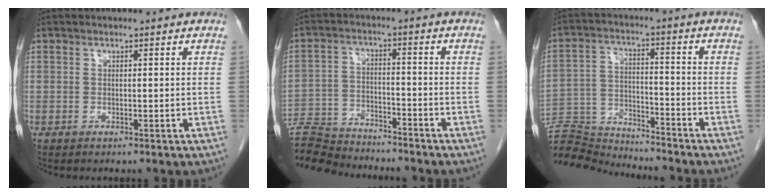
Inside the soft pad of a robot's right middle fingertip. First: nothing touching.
{"total": 12.0, "force": [-11.5, 1.9, 2.9], "torque": [-0.050, 0.002, -0.193]}
{"total": 11.9, "force": [-11.9, 0.5, 1.1], "torque": [-0.012, 0.016, -0.212]}